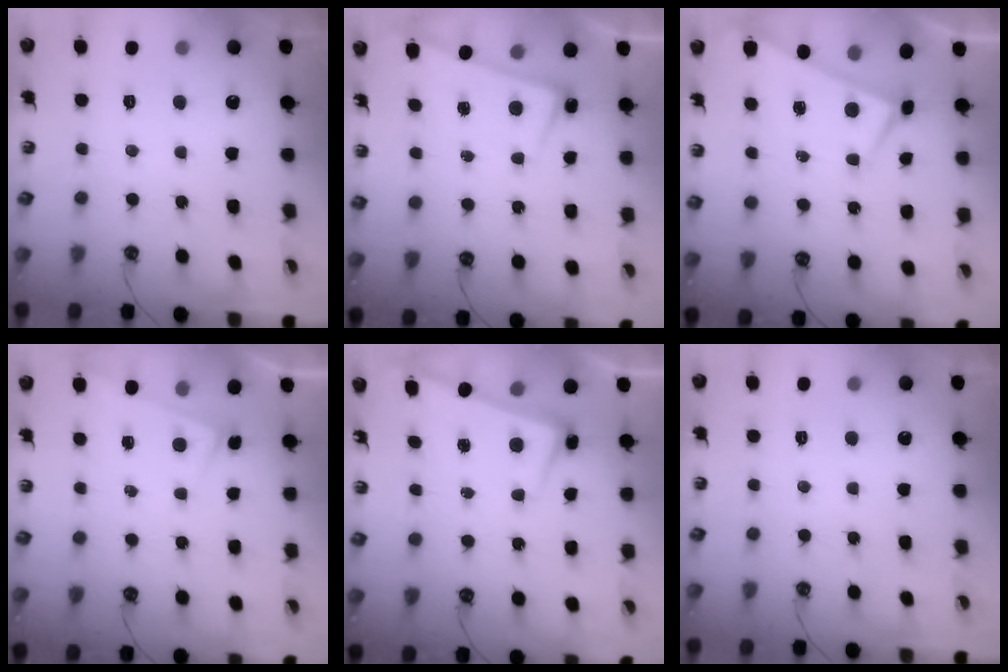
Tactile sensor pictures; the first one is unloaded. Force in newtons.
{"total": 1.0, "press": 0.4, "slide": 0.9}
{"total": 0.0}
{"total": 2.9, "press": 2.9, "slide": 0.2}
{"total": 2.6, "press": 2.5, "slide": 1.0}
{"total": 0.0}